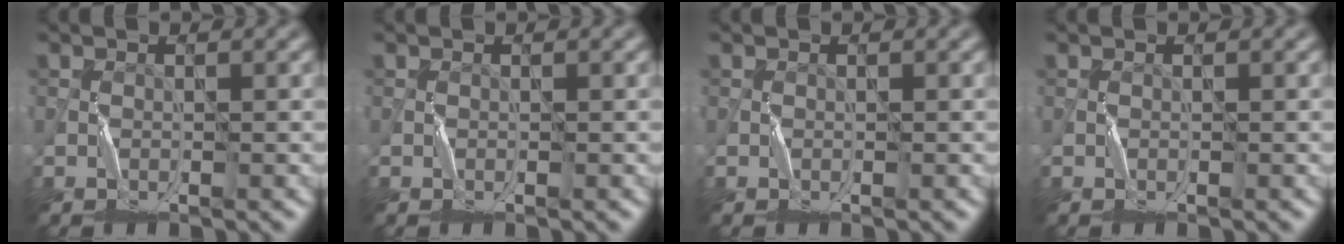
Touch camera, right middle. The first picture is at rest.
{"total": 0.0}
{"total": 0.0}
{"total": 0.0}